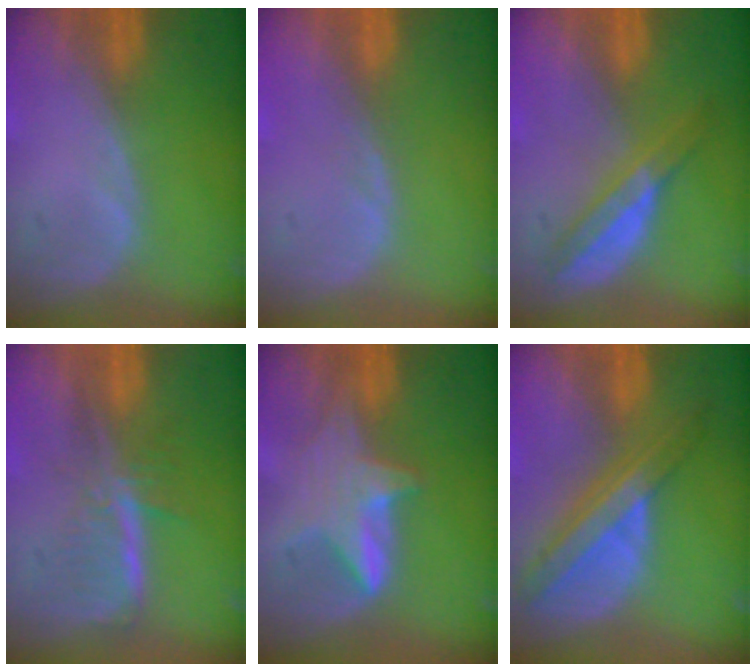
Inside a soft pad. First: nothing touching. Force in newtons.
{"total": 0.5, "press": 0.5, "slide": 0.1}
{"total": 5.8, "press": 5.2, "slide": 2.6}
{"total": 6.0, "press": 5.2, "slide": 2.9}
{"total": 6.0, "press": 5.7, "slide": 1.9}
{"total": 8.3, "press": 7.1, "slide": 4.4}